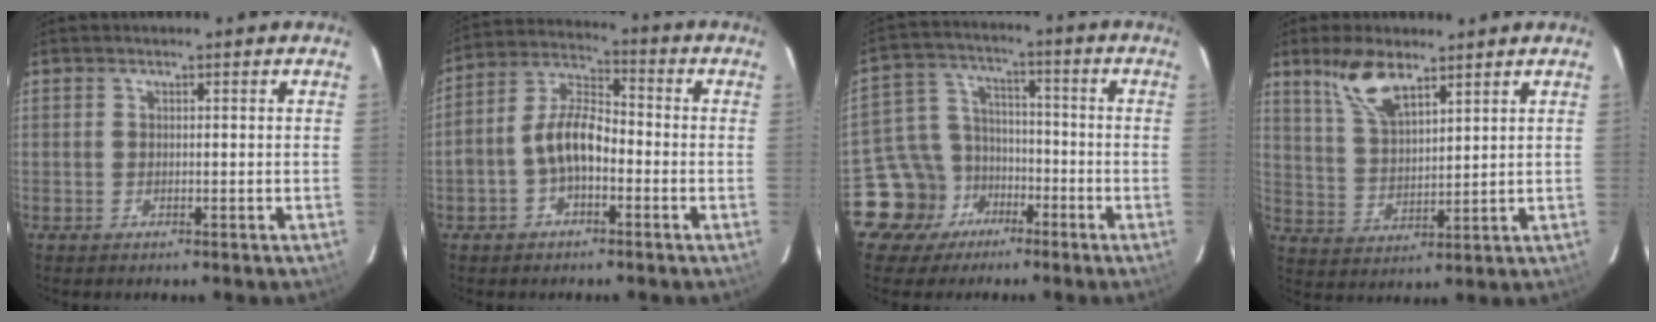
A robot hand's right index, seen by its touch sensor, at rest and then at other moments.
{"total": 8.8, "force": [-2.6, 4.8, 6.9], "torque": [-0.143, 0.027, -0.048]}
{"total": 10.7, "force": [-6.1, 8.7, 1.1], "torque": [-0.041, 0.044, -0.097]}
{"total": 8.8, "force": [6.1, 3.3, 5.5], "torque": [-0.107, 0.009, 0.127]}